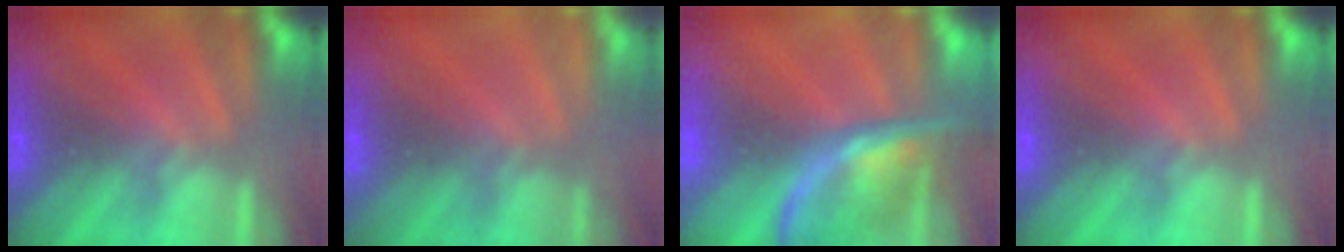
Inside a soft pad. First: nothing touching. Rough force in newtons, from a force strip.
{"total": 2.9}
{"total": 2.5}
{"total": 0.0}